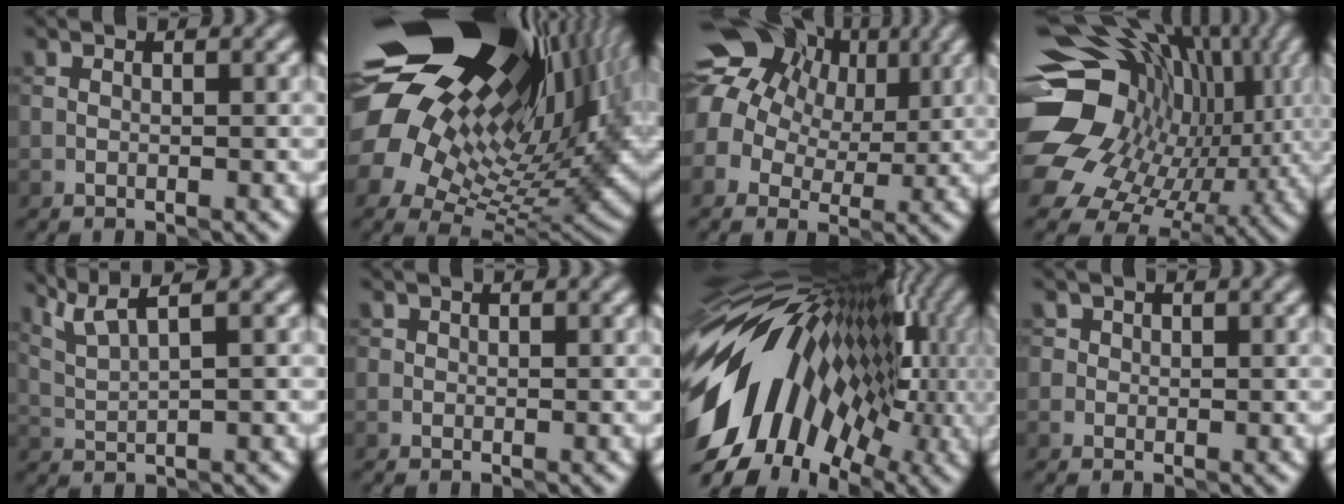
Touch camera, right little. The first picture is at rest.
{"total": 21.6, "force": [9.4, 11.5, 15.6], "torque": [-0.277, 0.033, 0.161]}
{"total": 15.3, "force": [5.8, 11.6, 8.2], "torque": [-0.189, 0.044, 0.089]}
{"total": 19.4, "force": [1.0, 15.4, 11.7], "torque": [-0.212, -0.021, 0.035]}
{"total": 4.0, "force": [2.9, 0.5, 2.8], "torque": [-0.059, 0.014, 0.062]}
{"total": 0.8, "force": [0.2, 0.7, 0.1], "torque": [0.004, -0.001, -0.002]}
{"total": 16.7, "force": [-1.3, 10.3, 13.1], "torque": [-0.227, 0.016, -0.039]}
{"total": 2.3, "force": [0.9, 2.0, 0.7], "torque": [0.006, 0.011, 0.000]}